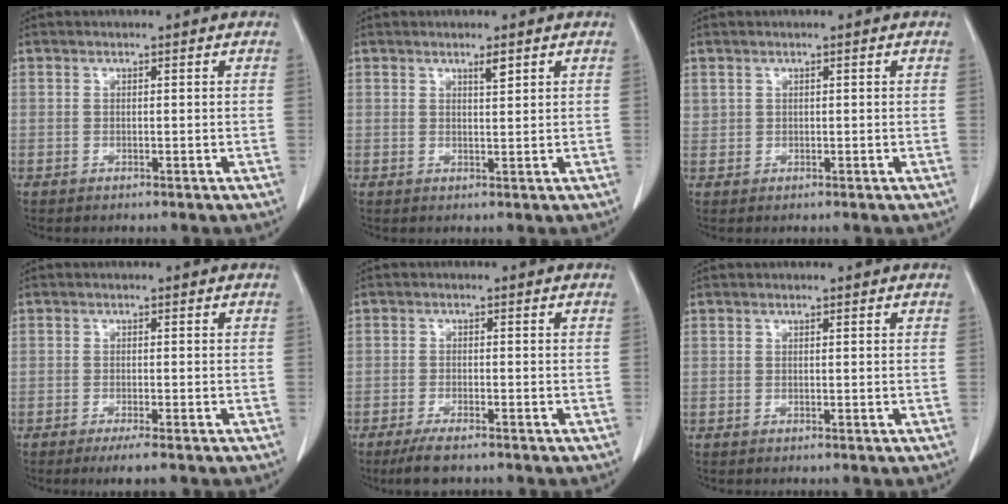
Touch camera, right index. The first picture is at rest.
{"total": 1.4, "force": [1.0, 0.1, 1.0], "torque": [-0.020, -0.004, 0.017]}
{"total": 0.9, "force": [0.6, 0.7, 0.1], "torque": [0.008, 0.006, 0.009]}
{"total": 2.7, "force": [-2.0, 0.2, 1.9], "torque": [-0.030, -0.006, -0.033]}
{"total": 4.2, "force": [-3.3, 0.7, 2.5], "torque": [-0.050, -0.009, -0.056]}
{"total": 0.0}